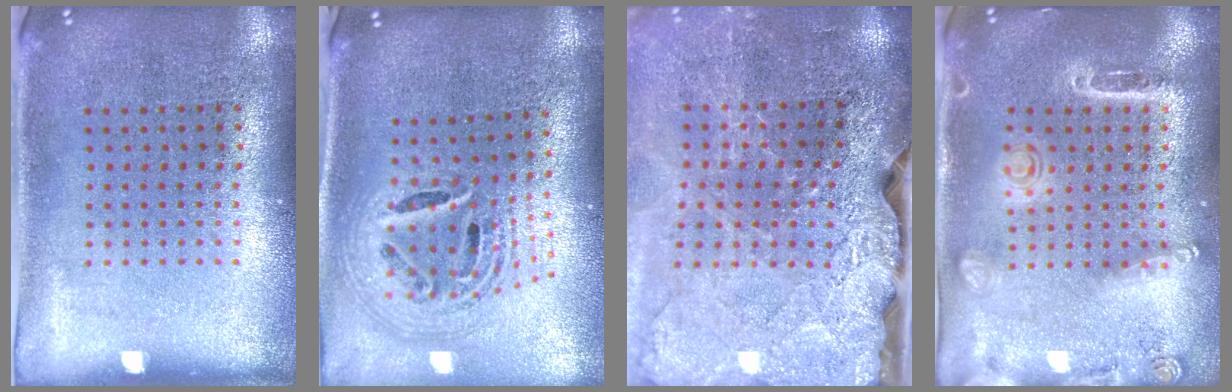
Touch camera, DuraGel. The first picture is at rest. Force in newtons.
{"total": 2.6, "press": 1.8, "slide": 1.8}
{"total": 3.9, "press": 3.2, "slide": 2.2}
{"total": 1.6, "press": 1.5, "slide": 0.6}